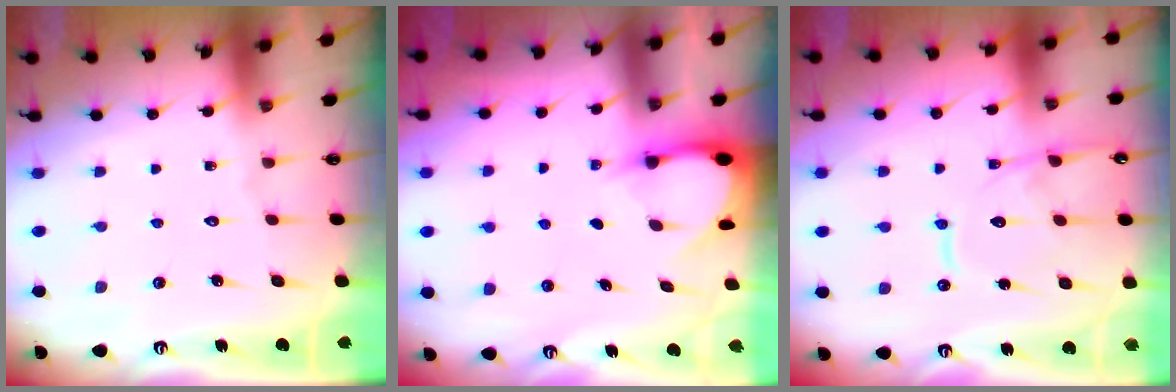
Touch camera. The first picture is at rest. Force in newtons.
{"total": 2.9, "press": 2.9, "slide": 0.3}
{"total": 13.4, "press": 13.4, "slide": 1.2}